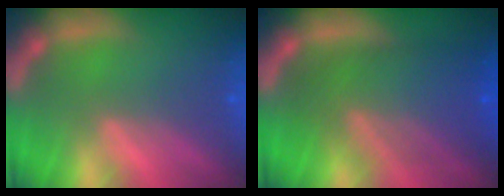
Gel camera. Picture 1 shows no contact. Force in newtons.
{"total": 9.0}